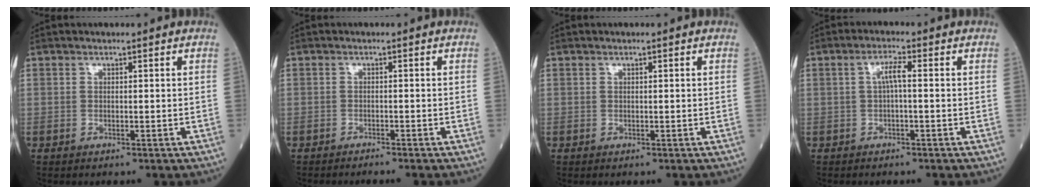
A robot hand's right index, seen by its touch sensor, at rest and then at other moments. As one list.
[{"total": 1.7, "force": [-1.5, -0.5, 0.6], "torque": [-0.005, 0.003, -0.023]}, {"total": 0.0}, {"total": 2.5, "force": [0.2, 0.2, 2.5], "torque": [-0.050, 0.008, 0.004]}]